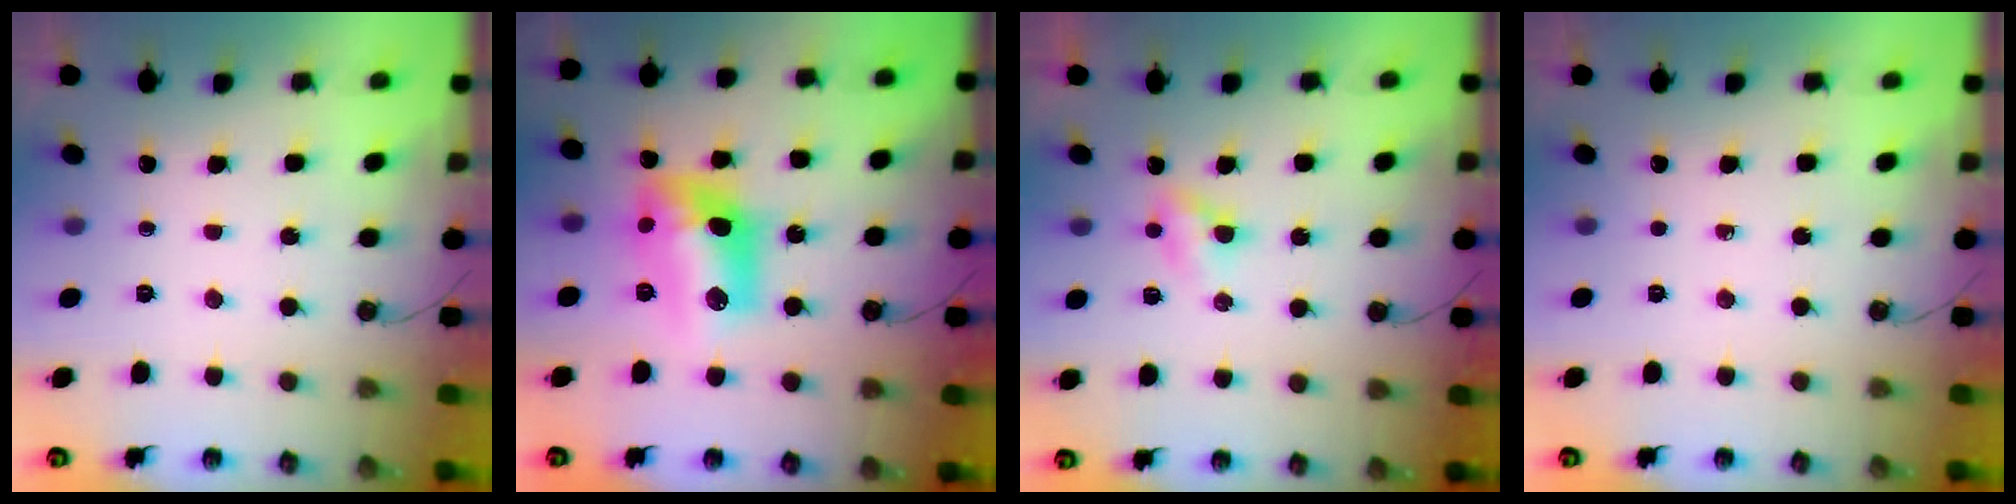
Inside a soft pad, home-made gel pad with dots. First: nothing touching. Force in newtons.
{"total": 13.1, "press": 13.1, "slide": 0.9}
{"total": 3.0, "press": 3.0, "slide": 0.3}
{"total": 0.0}